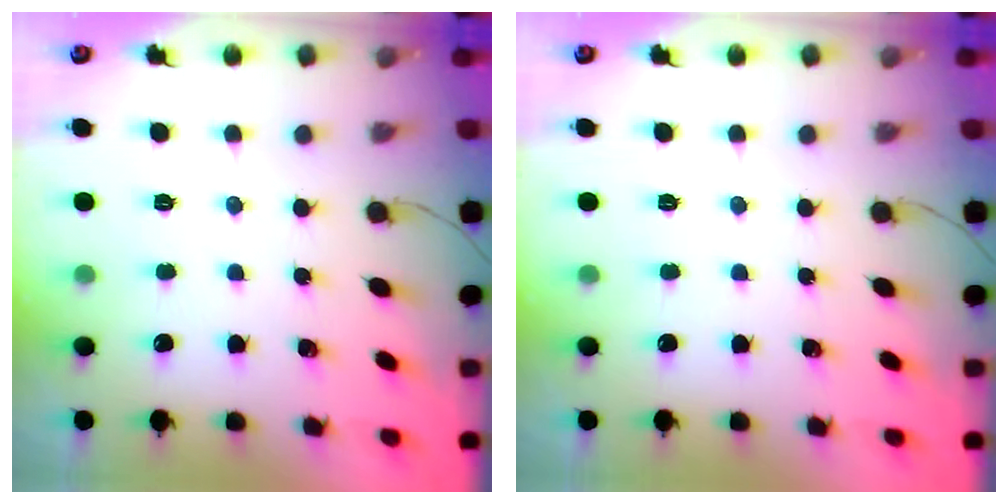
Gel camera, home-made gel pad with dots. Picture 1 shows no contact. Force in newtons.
{"total": 0.0}